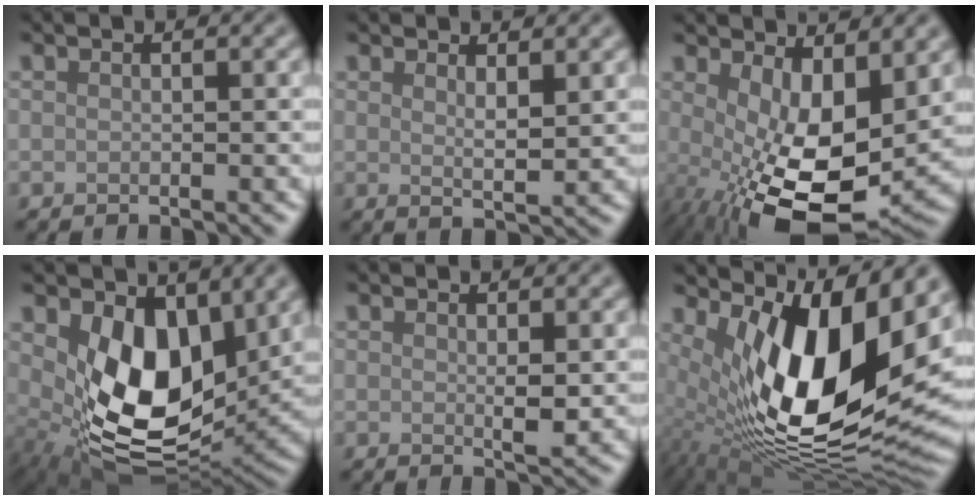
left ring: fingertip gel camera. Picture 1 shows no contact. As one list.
[{"total": 2.2, "force": [1.4, 0.5, 1.6], "torque": [-0.026, -0.009, 0.025]}, {"total": 11.0, "force": [-1.0, 5.1, 9.7], "torque": [-0.171, -0.029, -0.001]}, {"total": 10.1, "force": [2.0, 6.0, 7.9], "torque": [-0.143, -0.030, 0.044]}, {"total": 1.6, "force": [0.2, 0.3, 1.5], "torque": [-0.025, -0.005, 0.002]}, {"total": 14.9, "force": [3.0, 6.6, 13.0], "torque": [-0.219, -0.025, 0.056]}]